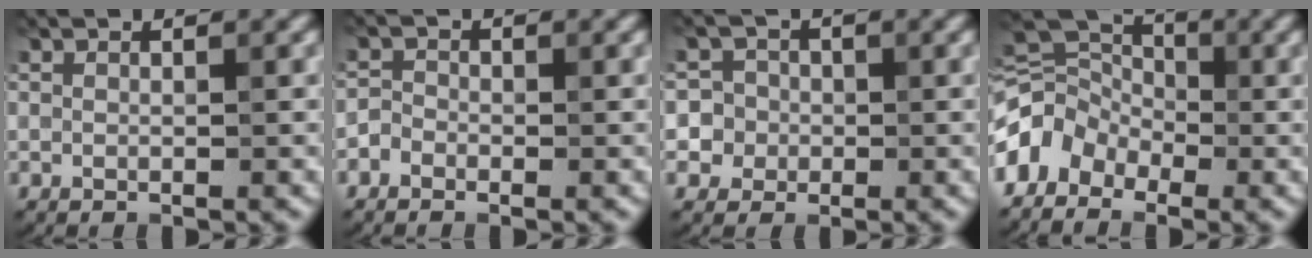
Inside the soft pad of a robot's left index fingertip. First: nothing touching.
{"total": 1.2, "force": [-0.8, 0.8, 0.3], "torque": [0.002, 0.002, -0.022]}
{"total": 5.2, "force": [-0.6, 5.0, 1.0], "torque": [0.002, 0.021, -0.033]}
{"total": 4.8, "force": [-2.8, 3.2, 2.3], "torque": [-0.041, 0.010, -0.070]}